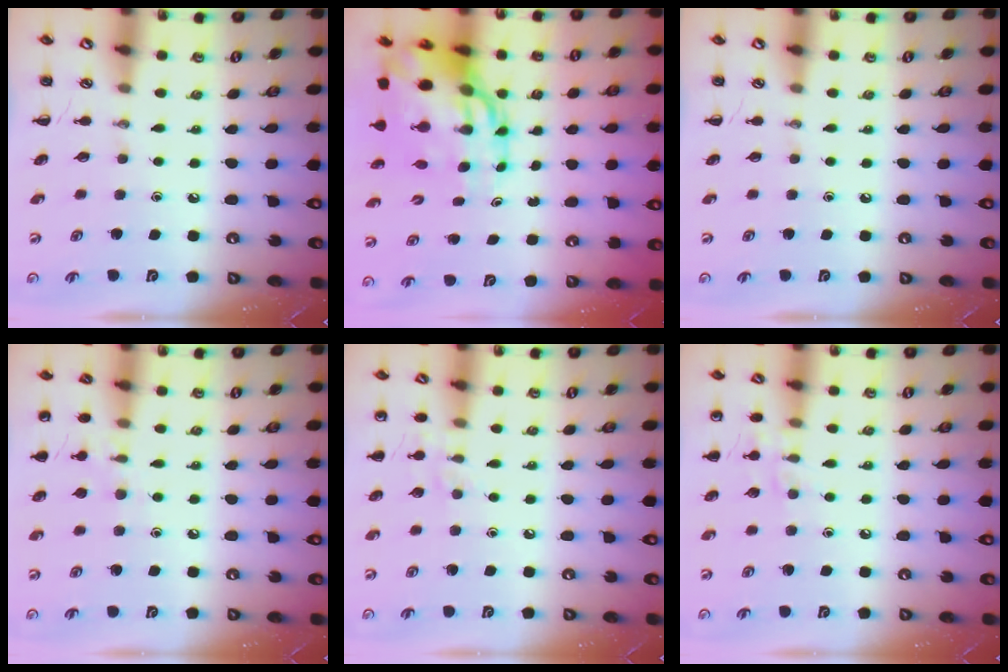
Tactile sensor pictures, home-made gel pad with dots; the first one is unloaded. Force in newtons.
{"total": 17.0, "press": 16.4, "slide": 4.7}
{"total": 0.0}
{"total": 7.0, "press": 6.8, "slide": 1.9}
{"total": 5.9, "press": 5.7, "slide": 1.5}
{"total": 6.9, "press": 6.5, "slide": 2.1}